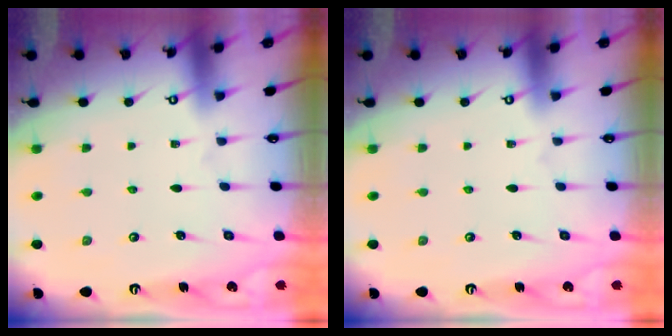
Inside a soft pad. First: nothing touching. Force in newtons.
{"total": 0.0}